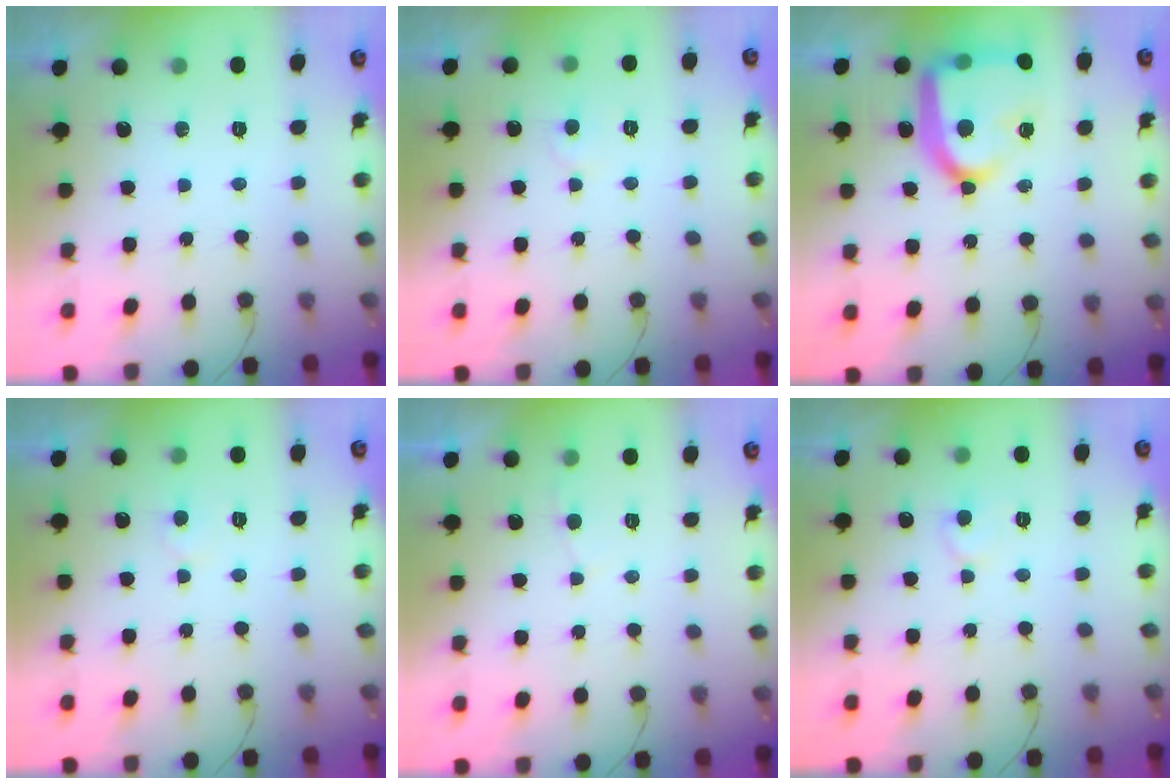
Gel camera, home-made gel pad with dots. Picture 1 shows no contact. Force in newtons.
{"total": 3.5, "press": 3.5, "slide": 0.5}
{"total": 22.5, "press": 22.4, "slide": 2.0}
{"total": 3.1, "press": 3.1, "slide": 0.3}
{"total": 2.0, "press": 2.0, "slide": 0.2}
{"total": 6.5, "press": 6.5, "slide": 0.4}